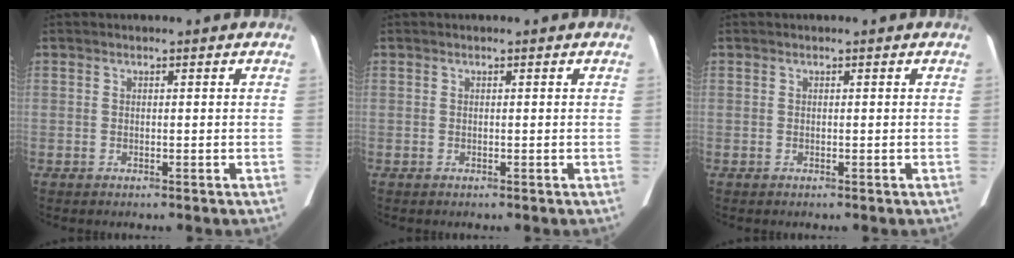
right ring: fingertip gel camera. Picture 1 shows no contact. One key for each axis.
{"total": 0.0}
{"total": 0.0}